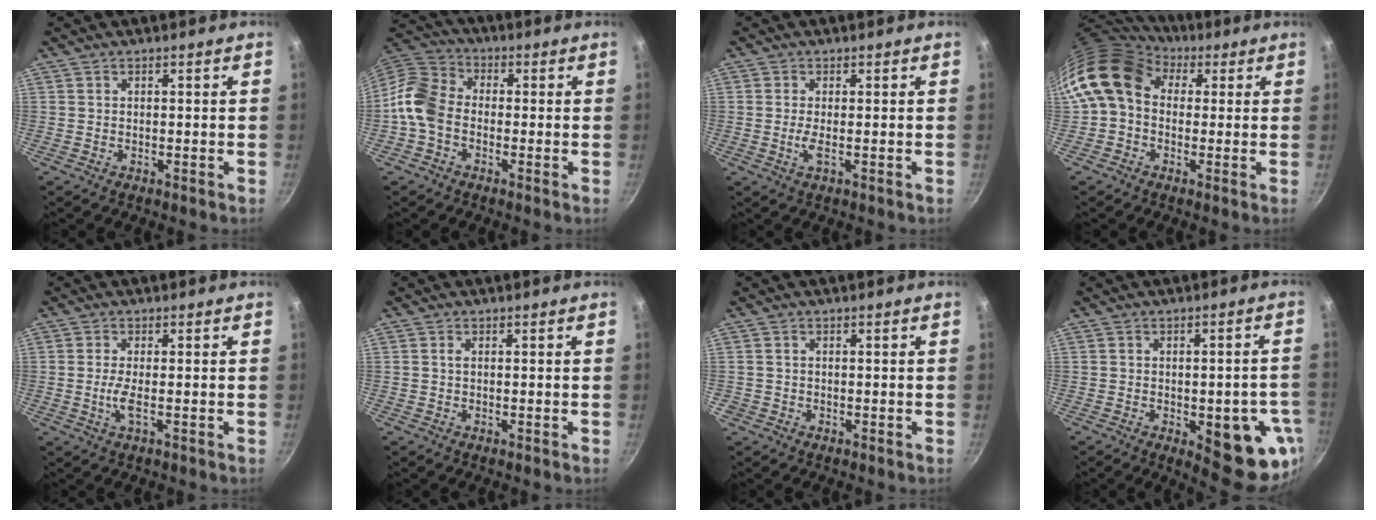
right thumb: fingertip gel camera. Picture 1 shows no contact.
{"total": 8.9, "force": [-2.4, 6.5, 5.6], "torque": [-0.097, 0.031, -0.072]}
{"total": 1.8, "force": [-0.3, 0.2, 1.8], "torque": [-0.043, -0.004, -0.006]}
{"total": 12.1, "force": [2.7, 9.4, 7.0], "torque": [-0.114, 0.014, 0.024]}
{"total": 2.8, "force": [-0.6, 0.4, 2.7], "torque": [-0.068, -0.004, -0.012]}
{"total": 0.6, "force": [0.2, 0.2, 0.5], "torque": [-0.010, 0.001, 0.002]}
{"total": 0.8, "force": [-0.4, 0.7, 0.0], "torque": [0.000, 0.002, -0.004]}
{"total": 14.3, "force": [-4.3, 5.8, 12.4], "torque": [-0.097, 0.004, -0.048]}